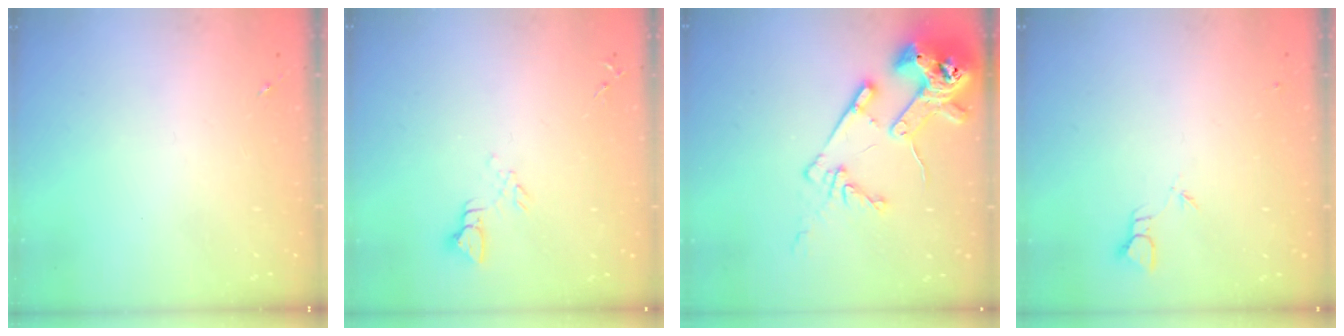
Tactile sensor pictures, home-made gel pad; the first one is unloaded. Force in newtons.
{"total": 5.1, "press": 5.1, "slide": 0.4}
{"total": 16.9, "press": 16.8, "slide": 1.8}
{"total": 2.0, "press": 2.0, "slide": 0.1}